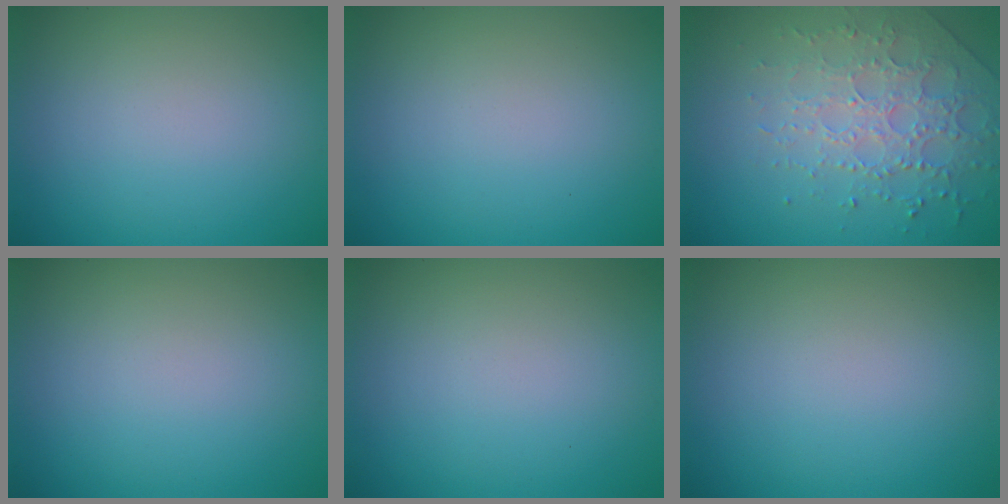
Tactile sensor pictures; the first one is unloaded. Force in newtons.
{"total": 0.0}
{"total": 3.4, "press": 3.3, "slide": 1.1}
{"total": 0.0}
{"total": 0.0}
{"total": 0.0}